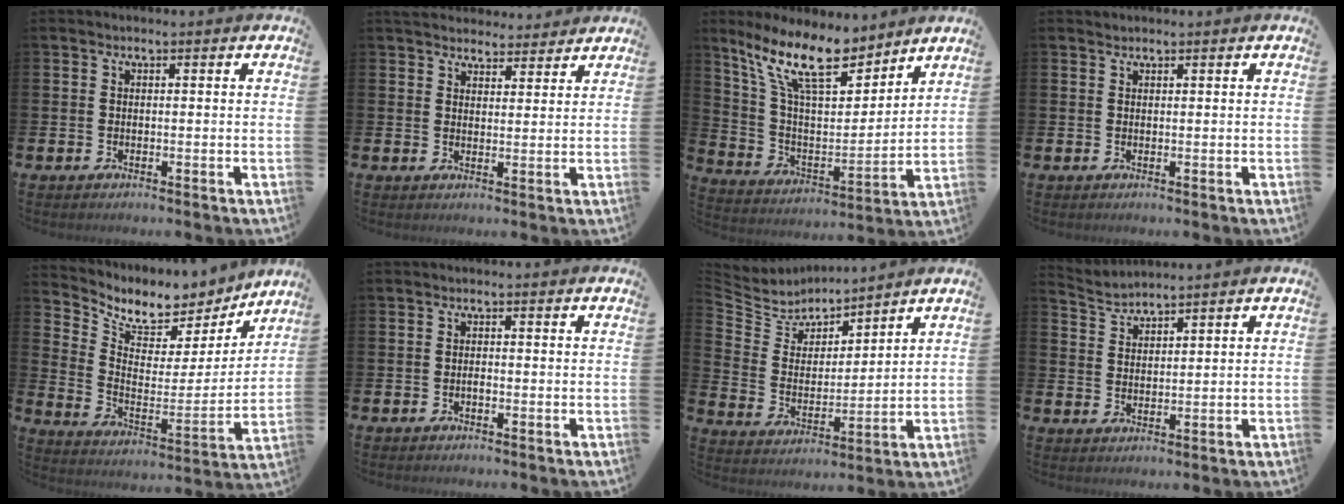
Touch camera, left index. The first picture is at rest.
{"total": 4.3, "force": [4.1, 1.2, 0.1], "torque": [-0.012, -0.016, 0.077]}
{"total": 13.5, "force": [10.8, 4.1, 7.0], "torque": [-0.172, -0.048, 0.194]}
{"total": 0.7, "force": [0.7, 0.1, -0.1], "torque": [0.003, 0.001, 0.014]}
{"total": 7.5, "force": [6.5, 3.4, 1.5], "torque": [-0.069, -0.049, 0.112]}
{"total": 0.6, "force": [-0.2, 0.2, 0.5], "torque": [-0.009, -0.001, -0.005]}
{"total": 6.0, "force": [5.6, 2.0, 0.0], "torque": [-0.045, -0.046, 0.098]}
{"total": 2.7, "force": [2.7, -0.1, -0.3], "torque": [-0.009, -0.014, 0.052]}